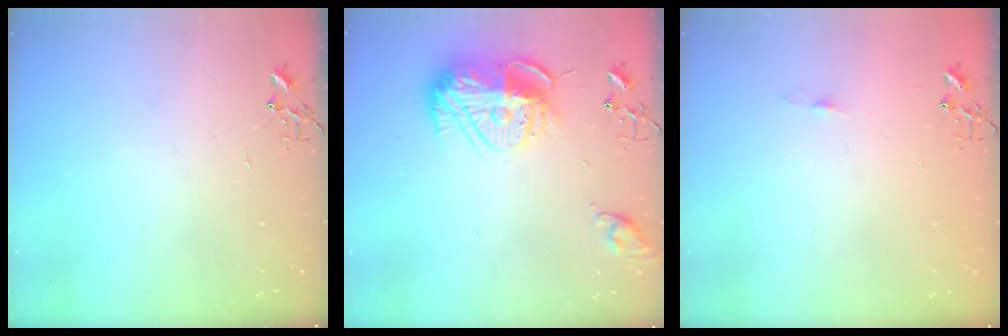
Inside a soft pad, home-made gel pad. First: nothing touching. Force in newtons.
{"total": 15.7, "press": 15.7, "slide": 1.4}
{"total": 3.5, "press": 3.5, "slide": 0.5}